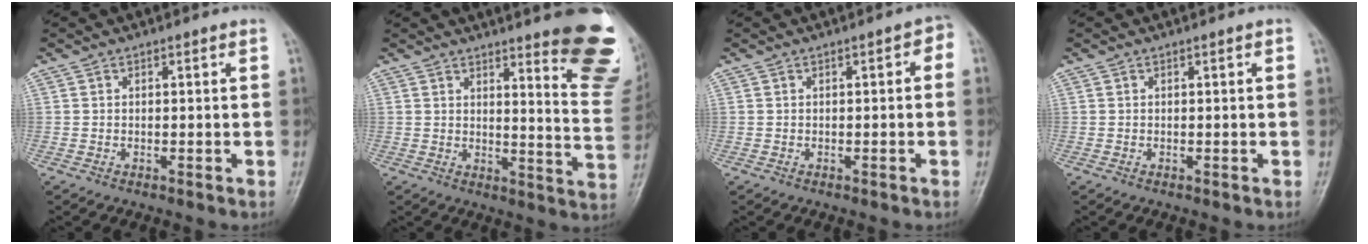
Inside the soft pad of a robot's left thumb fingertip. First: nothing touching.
{"total": 17.2, "force": [11.6, 3.3, 12.3], "torque": [-0.115, -0.093, 0.131]}
{"total": 2.3, "force": [-0.1, 1.2, 1.9], "torque": [-0.010, 0.013, -0.010]}
{"total": 0.0}